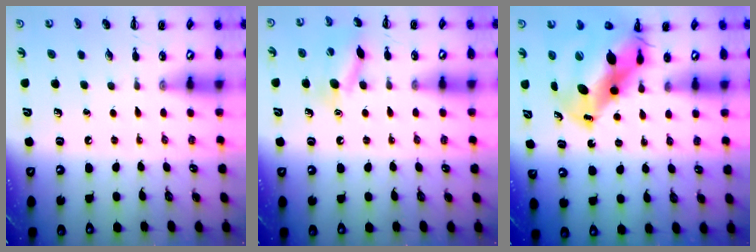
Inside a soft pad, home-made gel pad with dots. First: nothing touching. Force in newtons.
{"total": 11.0, "press": 10.9, "slide": 1.5}
{"total": 13.4, "press": 12.9, "slide": 3.6}